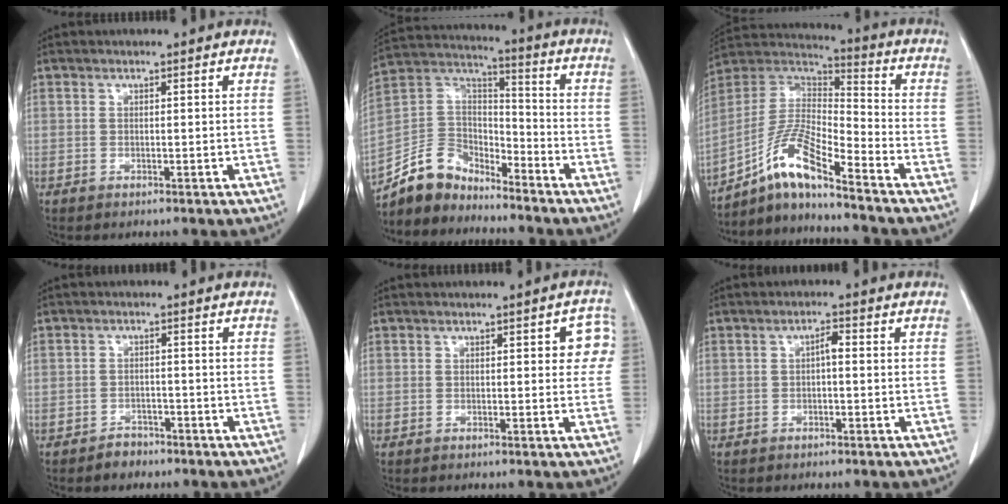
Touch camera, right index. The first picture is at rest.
{"total": 10.6, "force": [-9.4, 4.5, 2.1], "torque": [-0.051, 0.040, -0.183]}
{"total": 12.2, "force": [-8.4, 1.1, 8.7], "torque": [-0.185, 0.014, -0.158]}
{"total": 2.4, "force": [-1.8, 1.5, 0.2], "torque": [-0.005, 0.007, -0.029]}
{"total": 4.1, "force": [1.1, 1.8, 3.5], "torque": [-0.023, 0.012, 0.006]}
{"total": 1.7, "force": [-0.1, 0.5, 1.6], "torque": [-0.028, 0.005, -0.002]}